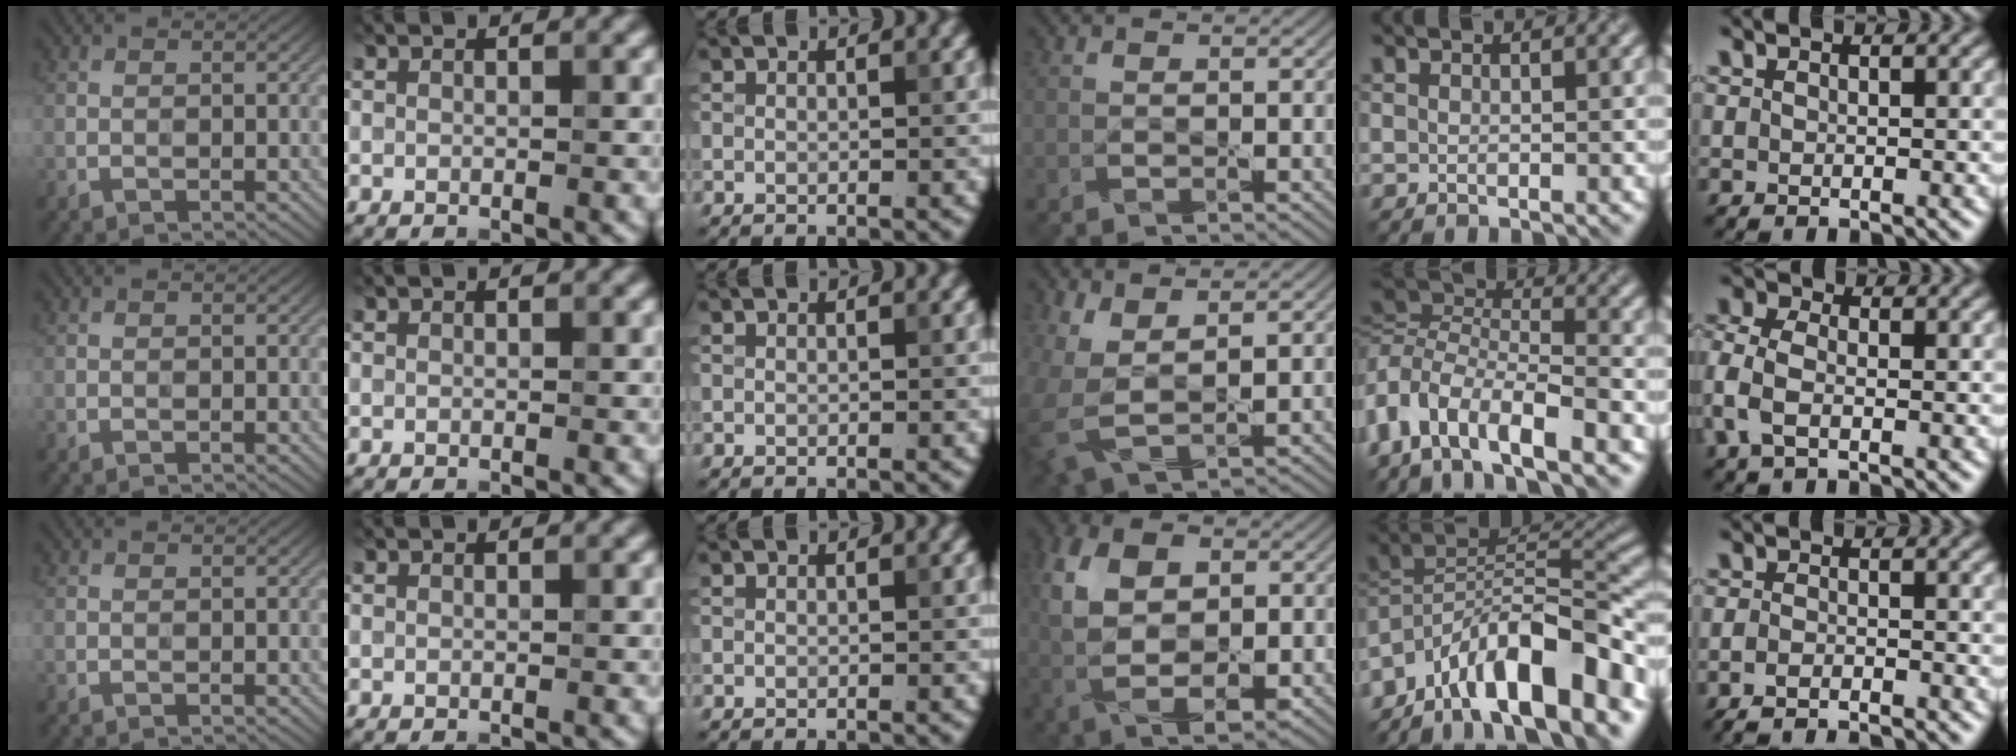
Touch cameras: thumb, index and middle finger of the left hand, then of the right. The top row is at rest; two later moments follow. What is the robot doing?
{"motion": "wipe", "object": "measuring cup"}